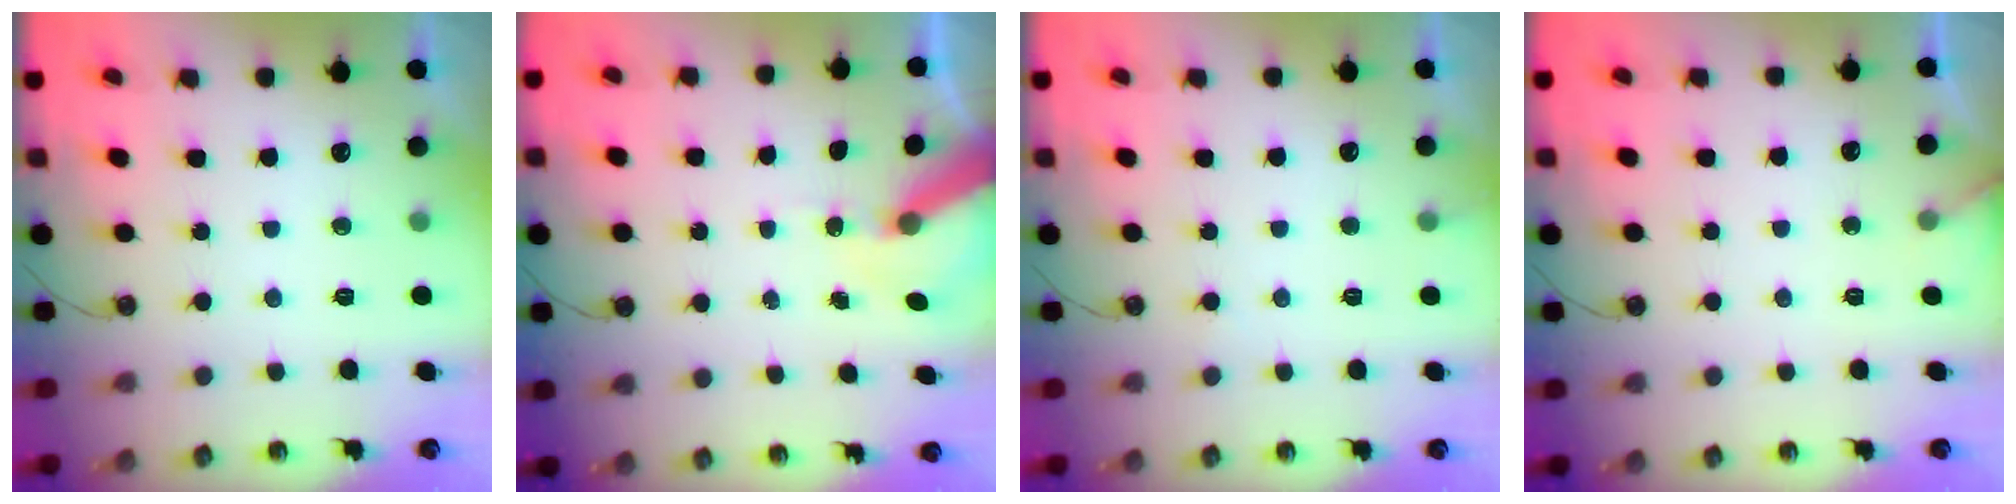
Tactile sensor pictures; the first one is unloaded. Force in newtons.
{"total": 9.3, "press": 9.2, "slide": 1.3}
{"total": 4.8, "press": 4.8, "slide": 0.4}
{"total": 2.5, "press": 2.5, "slide": 0.3}